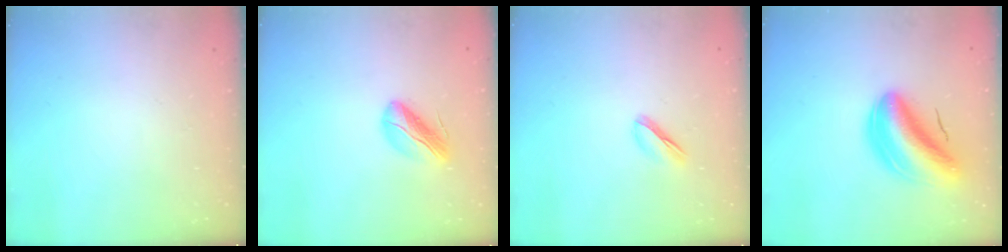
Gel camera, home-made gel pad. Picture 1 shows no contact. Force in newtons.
{"total": 8.0, "press": 7.8, "slide": 2.0}
{"total": 4.2, "press": 4.0, "slide": 1.2}
{"total": 12.7, "press": 12.1, "slide": 3.7}